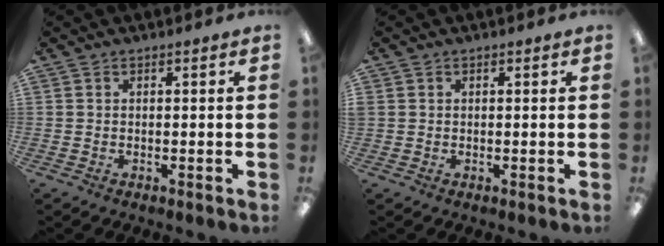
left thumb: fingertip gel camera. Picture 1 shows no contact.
{"total": 0.8, "force": [0.2, 0.8, 0.0], "torque": [0.000, 0.005, 0.002]}